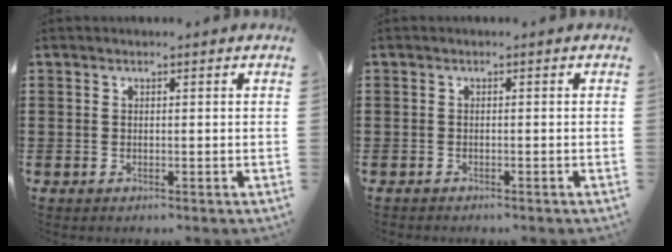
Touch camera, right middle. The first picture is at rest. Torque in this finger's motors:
{"motor_torque": [-0.02, 0.02, 0.03, -0.01]}